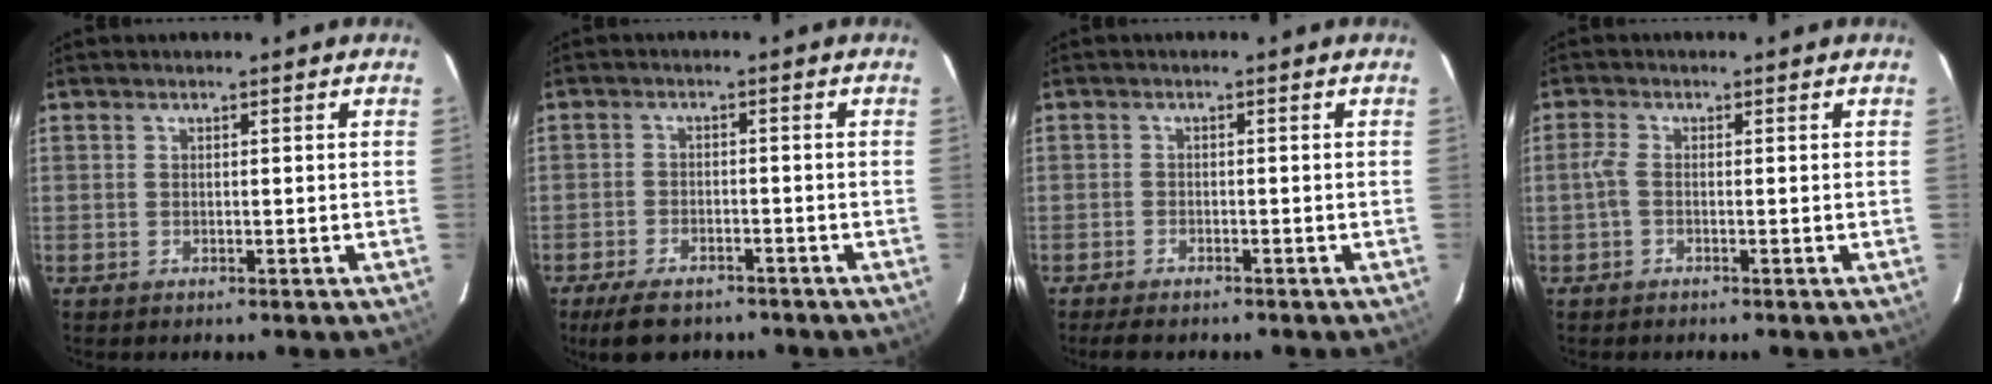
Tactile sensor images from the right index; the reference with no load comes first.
{"total": 7.8, "force": [-6.1, 3.3, 3.6], "torque": [-0.093, -0.005, -0.098]}
{"total": 4.1, "force": [-3.5, 1.2, 1.7], "torque": [-0.047, -0.007, -0.056]}
{"total": 1.7, "force": [-0.6, 0.6, 1.5], "torque": [-0.036, 0.004, -0.015]}